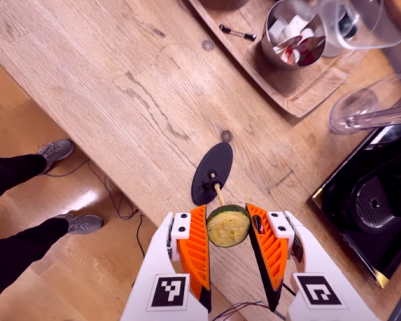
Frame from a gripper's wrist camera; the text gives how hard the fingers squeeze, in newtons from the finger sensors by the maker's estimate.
{"total": 9.5, "left": 9.7, "right": 9.3}